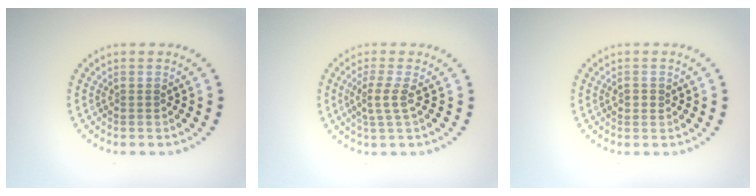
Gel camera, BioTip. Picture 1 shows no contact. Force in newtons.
{"total": 2.1, "press": 1.5, "slide": 1.4}
{"total": 0.8, "press": 0.8, "slide": 0.3}